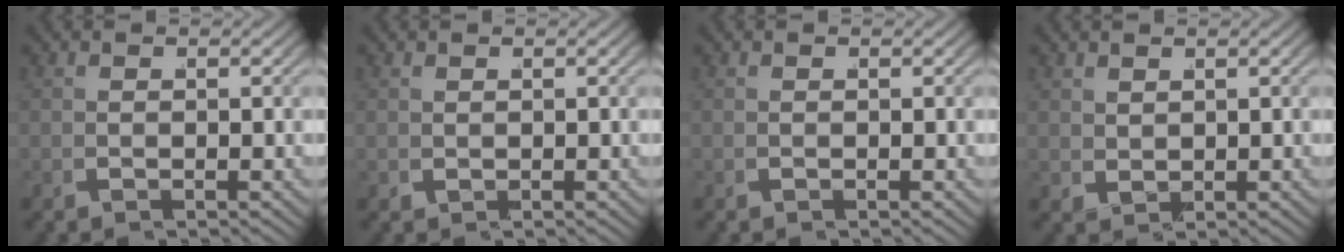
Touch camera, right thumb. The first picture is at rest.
{"total": 0.9, "force": [0.5, -0.7, -0.3], "torque": [0.015, 0.003, 0.012]}
{"total": 0.0}
{"total": 1.6, "force": [1.4, -0.7, -0.6], "torque": [0.019, 0.007, 0.030]}